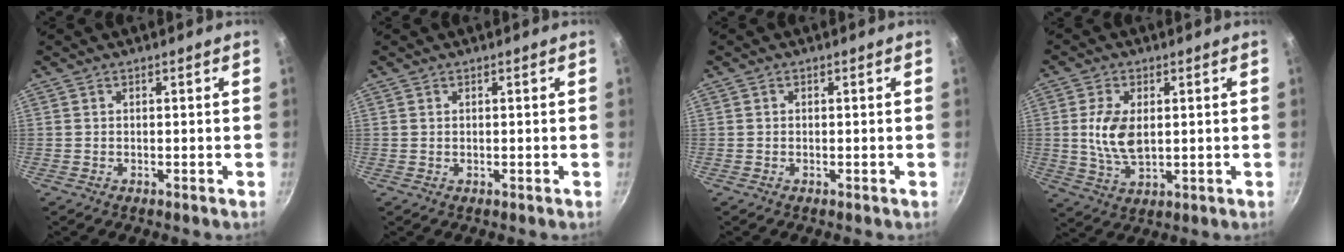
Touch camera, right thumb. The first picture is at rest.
{"total": 0.0}
{"total": 0.0}
{"total": 8.5, "force": [1.0, 4.8, 6.9], "torque": [-0.135, -0.010, 0.022]}